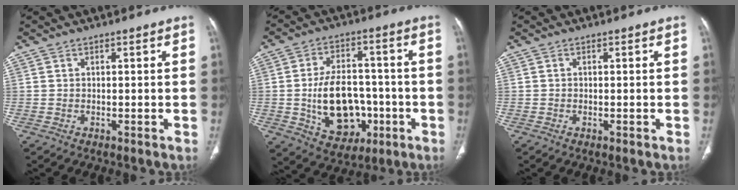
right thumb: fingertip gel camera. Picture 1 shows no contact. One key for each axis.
{"total": 15.2, "fx": -3.0, "fy": 10.3, "fz": 10.7, "tx": -0.145, "ty": 0.024, "tz": -0.032}
{"total": 0.5, "fx": -0.3, "fy": 0.2, "fz": 0.4, "tx": -0.009, "ty": -0.001, "tz": -0.004}